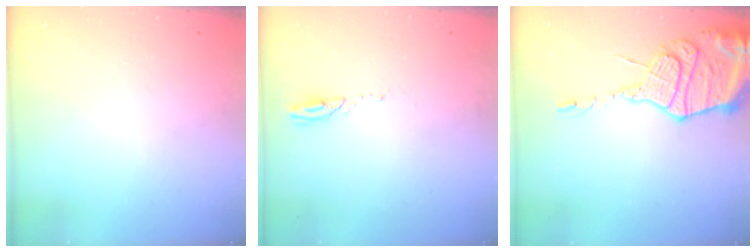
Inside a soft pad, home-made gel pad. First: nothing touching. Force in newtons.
{"total": 2.4, "press": 2.4, "slide": 0.3}
{"total": 16.4, "press": 16.3, "slide": 1.7}